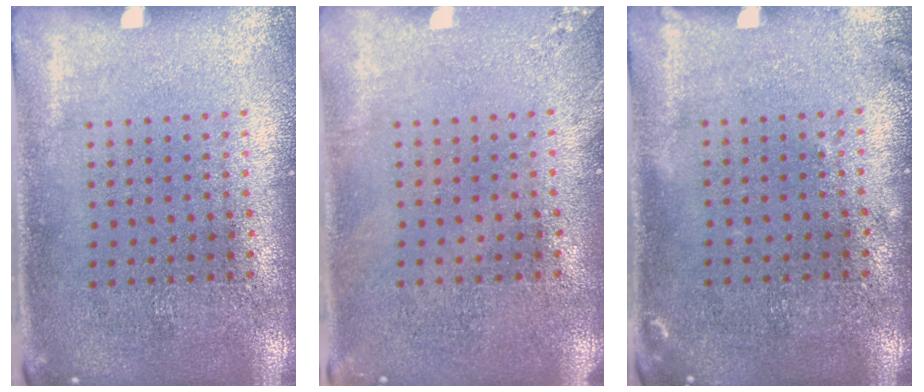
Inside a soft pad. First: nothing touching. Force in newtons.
{"total": 1.2, "press": 1.2, "slide": 0.1}
{"total": 1.0, "press": 1.0, "slide": 0.3}